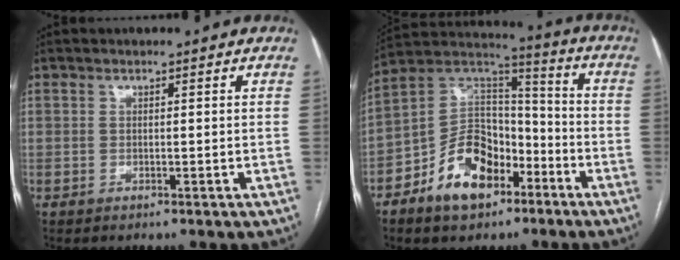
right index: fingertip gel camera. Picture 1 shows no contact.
{"total": 13.9, "force": [-7.1, 8.8, 8.2], "torque": [-0.158, 0.031, -0.121]}